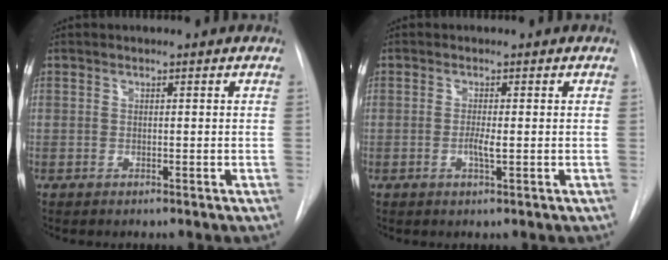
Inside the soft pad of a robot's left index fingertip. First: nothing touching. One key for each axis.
{"total": 1.8, "fx": -0.6, "fy": 0.1, "fz": 1.7, "tx": -0.033, "ty": -0.005, "tz": -0.013}